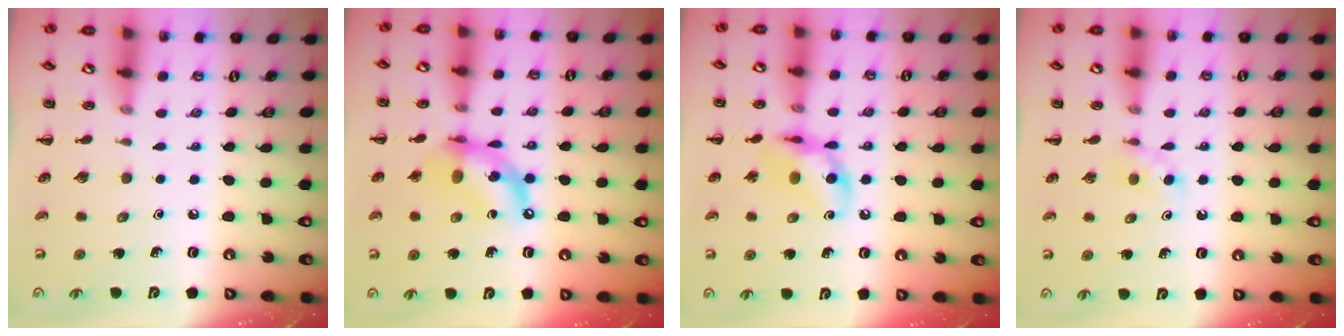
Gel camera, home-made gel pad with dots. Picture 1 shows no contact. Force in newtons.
{"total": 13.2, "press": 12.8, "slide": 3.3}
{"total": 11.0, "press": 11.0, "slide": 1.0}
{"total": 3.0, "press": 2.7, "slide": 1.2}